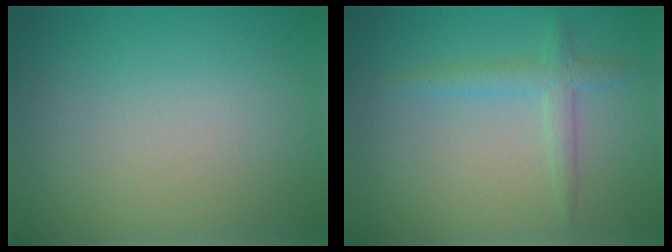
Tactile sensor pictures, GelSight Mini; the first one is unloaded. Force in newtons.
{"total": 2.1, "press": 2.1, "slide": 0.1}